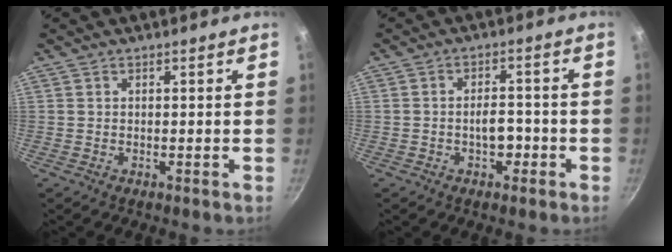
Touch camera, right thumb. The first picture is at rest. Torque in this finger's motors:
{"motor_torque": [3.35, 1.61, 1.40, -1.38, 0.51]}